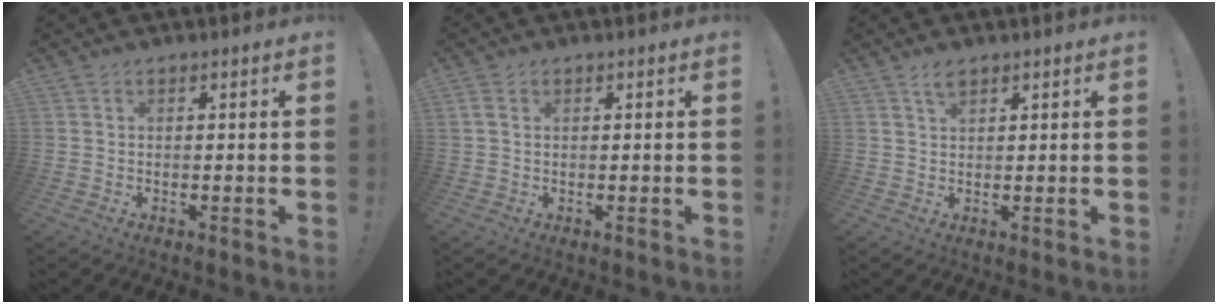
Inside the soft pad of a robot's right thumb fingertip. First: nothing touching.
{"total": 1.6, "force": [0.6, 1.1, 1.0], "torque": [-0.027, 0.006, 0.013]}
{"total": 2.7, "force": [1.8, 1.1, 1.6], "torque": [-0.026, -0.004, 0.032]}